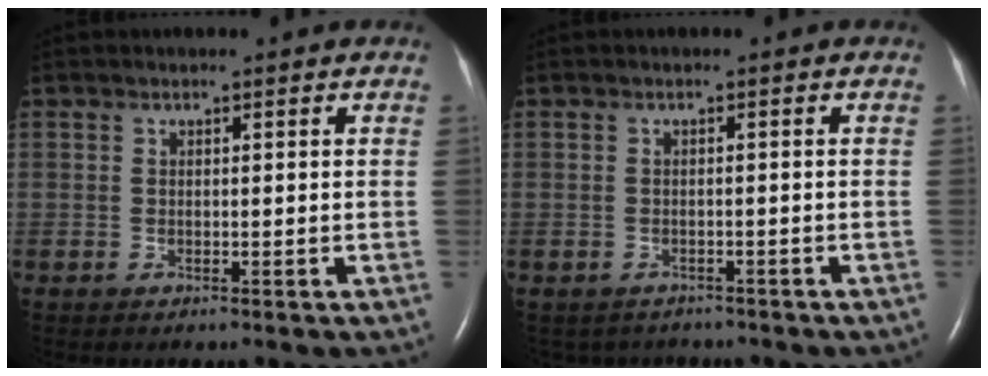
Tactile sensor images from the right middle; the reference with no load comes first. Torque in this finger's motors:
{"motor_torque": [0.03, -0.07, -0.05, 0.00]}